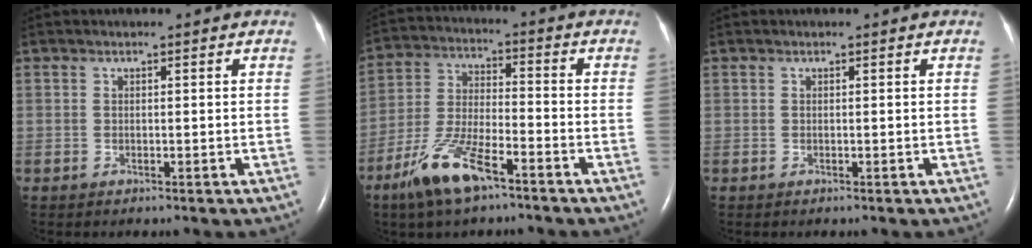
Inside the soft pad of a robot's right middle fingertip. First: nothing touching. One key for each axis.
{"total": 10.7, "fx": -6.9, "fy": 2.7, "fz": 7.8, "tx": -0.169, "ty": -0.009, "tz": -0.132}
{"total": 0.0}